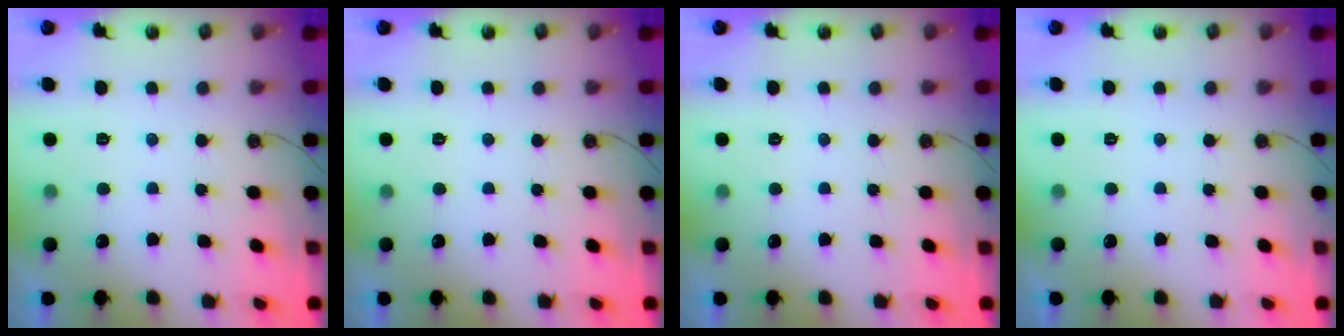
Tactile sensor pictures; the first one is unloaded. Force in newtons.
{"total": 0.0}
{"total": 0.0}
{"total": 0.0}